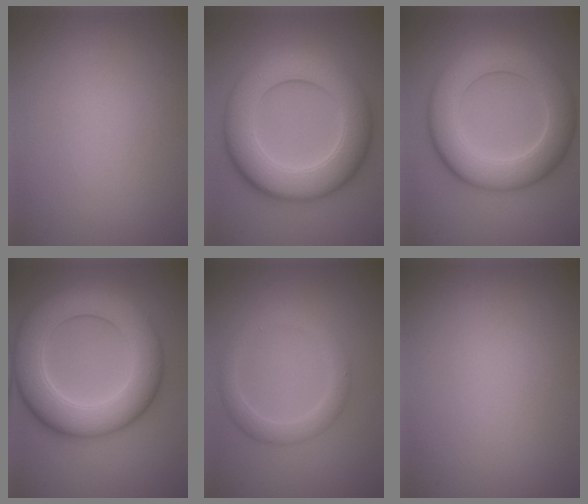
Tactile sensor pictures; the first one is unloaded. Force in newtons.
{"total": 10.1, "press": 10.0, "slide": 0.4}
{"total": 8.5, "press": 8.5, "slide": 0.5}
{"total": 10.2, "press": 10.2, "slide": 0.2}
{"total": 2.6, "press": 2.6, "slide": 0.0}
{"total": 0.0}